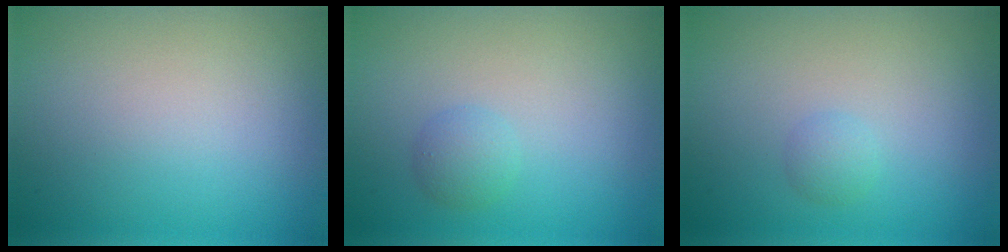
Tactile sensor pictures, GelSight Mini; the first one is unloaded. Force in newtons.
{"total": 1.5, "press": 1.5, "slide": 0.1}
{"total": 1.1, "press": 1.1, "slide": 0.0}